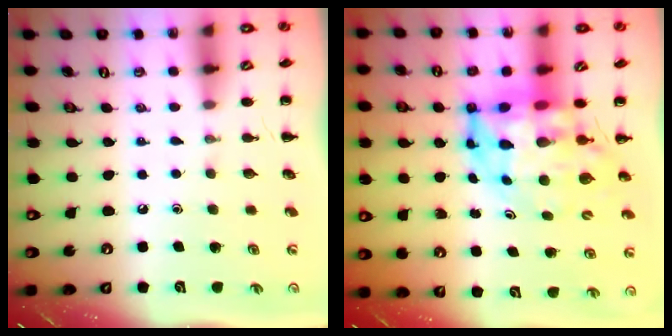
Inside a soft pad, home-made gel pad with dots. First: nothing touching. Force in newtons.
{"total": 9.6, "press": 9.2, "slide": 2.8}